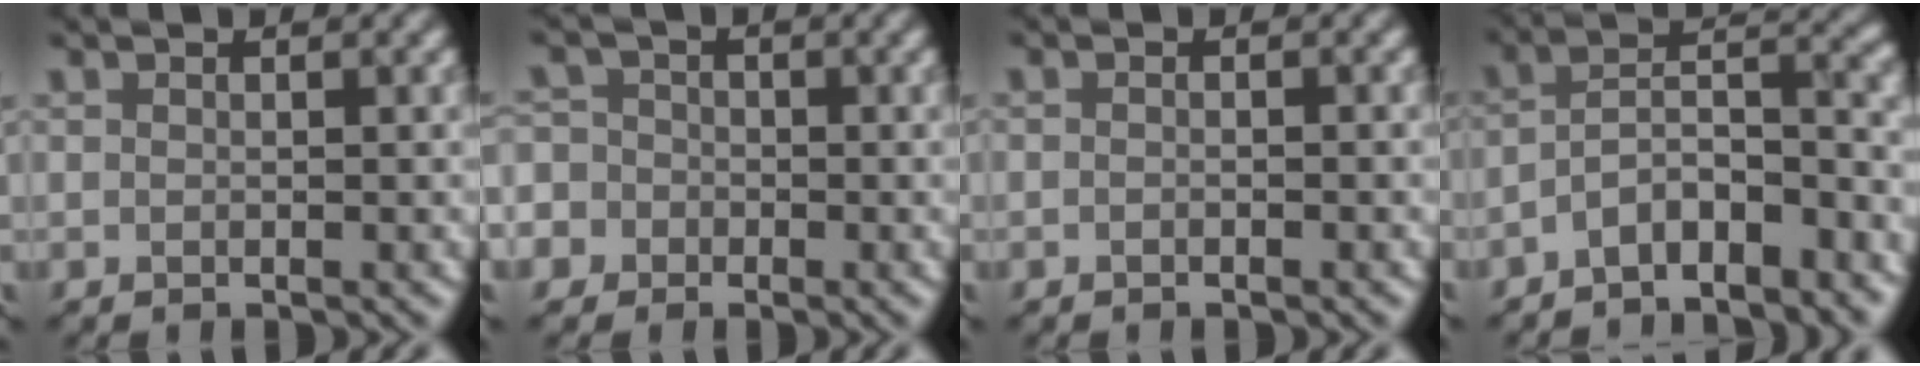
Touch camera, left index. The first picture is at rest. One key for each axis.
{"total": 6.4, "fx": -2.4, "fy": 5.7, "fz": 1.6, "tx": -0.041, "ty": 0.007, "tz": -0.076}
{"total": 0.6, "fx": -0.3, "fy": 0.1, "fz": 0.4, "tx": -0.010, "ty": -0.003, "tz": -0.010}
{"total": 6.7, "fx": -4.0, "fy": 2.4, "fz": 4.9, "tx": -0.075, "ty": 0.010, "tz": -0.076}